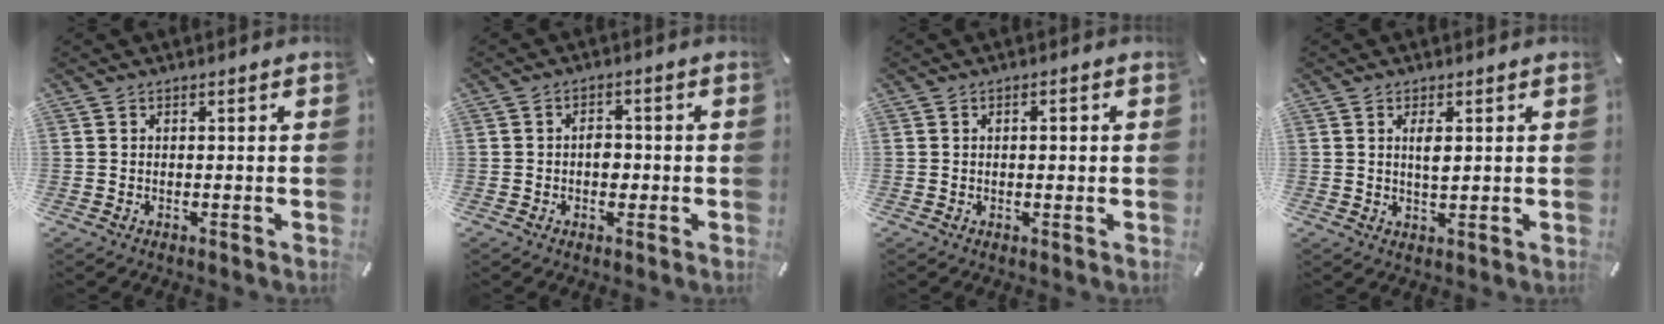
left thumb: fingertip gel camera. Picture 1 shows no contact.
{"total": 3.0, "force": [-0.7, 2.2, 2.0], "torque": [-0.029, 0.002, -0.015]}
{"total": 1.6, "force": [0.1, 0.7, 1.5], "torque": [-0.021, 0.000, -0.003]}
{"total": 3.3, "force": [0.9, 1.1, 2.9], "torque": [-0.054, -0.001, 0.013]}